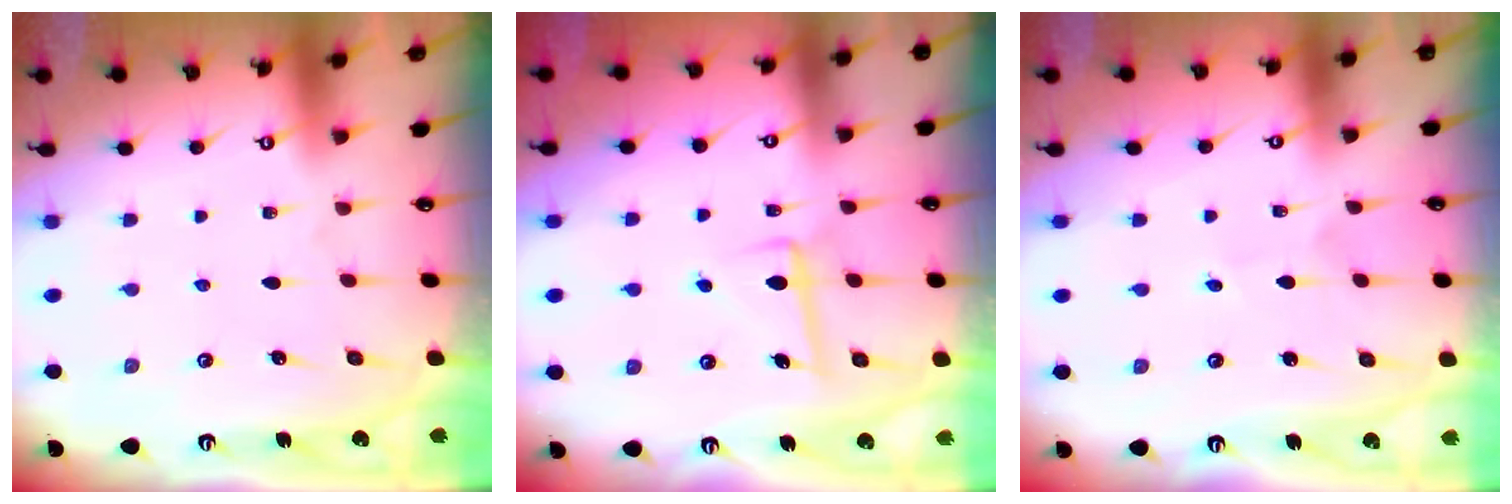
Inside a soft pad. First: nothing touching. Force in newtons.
{"total": 6.5, "press": 6.4, "slide": 1.5}
{"total": 2.5, "press": 2.5, "slide": 0.1}